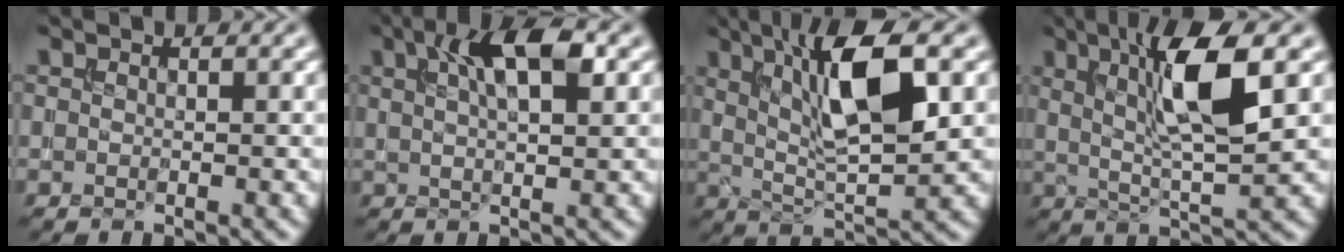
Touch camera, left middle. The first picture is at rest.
{"total": 6.2, "force": [2.6, 2.0, 5.3], "torque": [-0.082, 0.008, 0.042]}
{"total": 9.2, "force": [2.8, 2.6, 8.4], "torque": [-0.139, -0.002, 0.052]}
{"total": 8.2, "force": [2.2, 1.9, 7.6], "torque": [-0.129, -0.002, 0.044]}